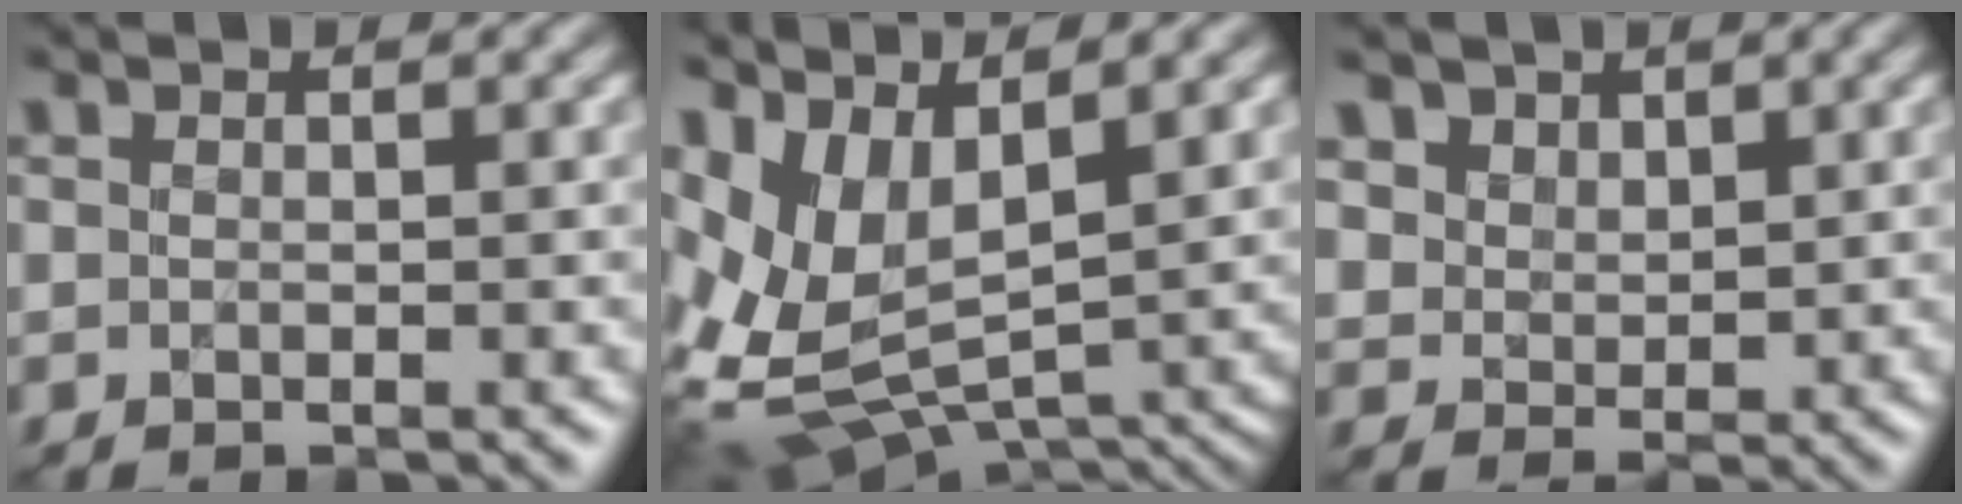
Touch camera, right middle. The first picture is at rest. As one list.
[{"total": 8.5, "force": [1.2, 4.6, 7.1], "torque": [-0.165, -0.023, 0.043]}, {"total": 3.7, "force": [2.3, 2.7, 0.8], "torque": [-0.039, -0.001, 0.048]}]